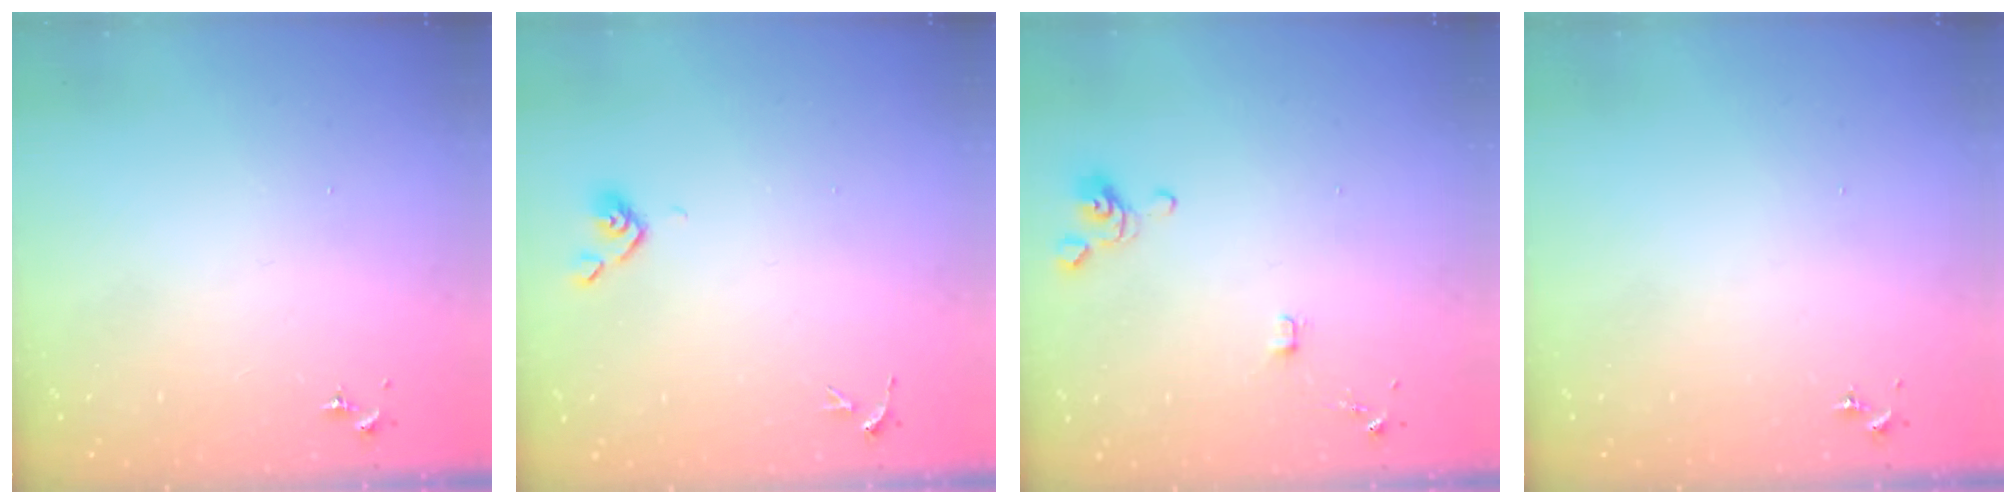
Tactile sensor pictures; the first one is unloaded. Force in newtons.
{"total": 3.8, "press": 3.7, "slide": 0.8}
{"total": 4.1, "press": 4.0, "slide": 0.7}
{"total": 0.0}